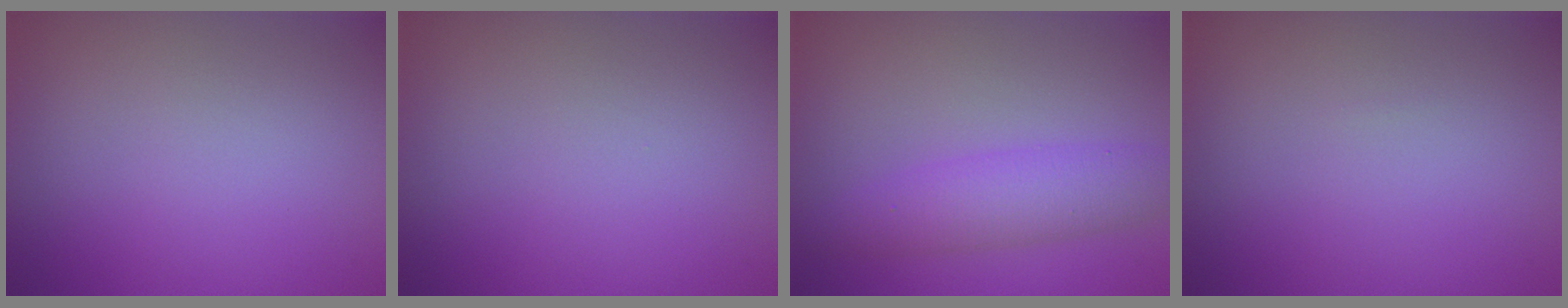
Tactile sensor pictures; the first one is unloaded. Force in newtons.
{"total": 0.0}
{"total": 4.0, "press": 4.0, "slide": 0.1}
{"total": 0.0}